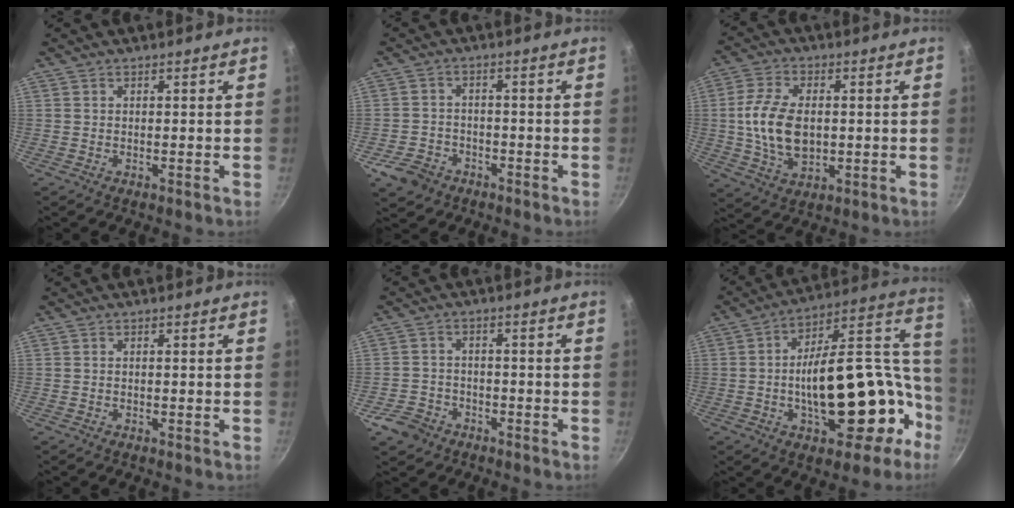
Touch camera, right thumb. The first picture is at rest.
{"total": 6.2, "force": [-3.6, 4.6, 2.2], "torque": [-0.037, 0.031, -0.059]}
{"total": 12.2, "force": [0.2, 7.5, 9.6], "torque": [-0.175, 0.004, 0.003]}
{"total": 0.0}
{"total": 5.6, "force": [-3.4, 4.2, 1.7], "torque": [-0.027, 0.033, -0.057]}
{"total": 29.5, "force": [-6.6, 15.9, 23.9], "torque": [-0.300, 0.072, -0.077]}